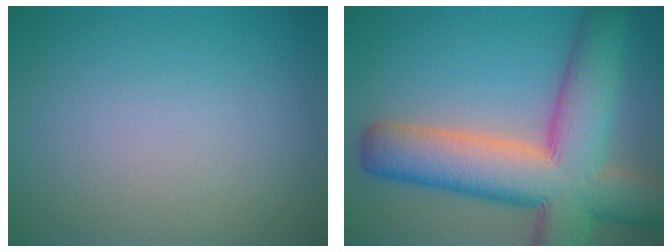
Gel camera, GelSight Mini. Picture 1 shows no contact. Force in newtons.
{"total": 12.7, "press": 12.7, "slide": 0.7}